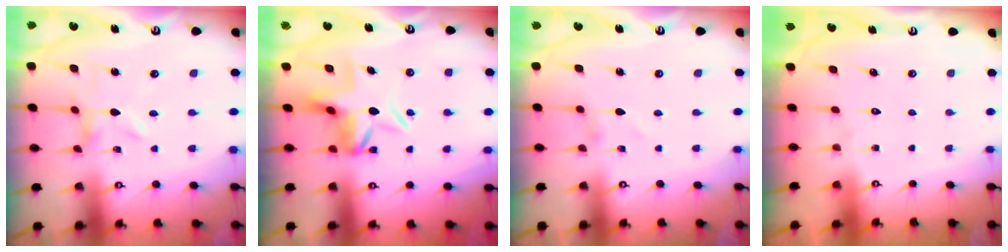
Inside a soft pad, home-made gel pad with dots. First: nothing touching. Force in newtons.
{"total": 7.0, "press": 7.0, "slide": 0.7}
{"total": 0.6, "press": 0.6, "slide": 0.1}
{"total": 1.7, "press": 1.7, "slide": 0.1}